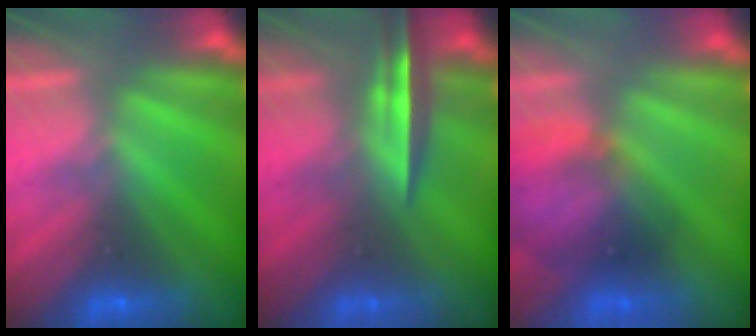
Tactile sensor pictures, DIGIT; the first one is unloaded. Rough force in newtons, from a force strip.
{"total": 4.4}
{"total": 8.5}